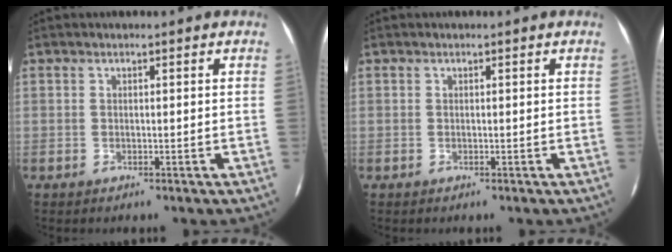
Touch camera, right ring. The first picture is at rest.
{"total": 0.0}